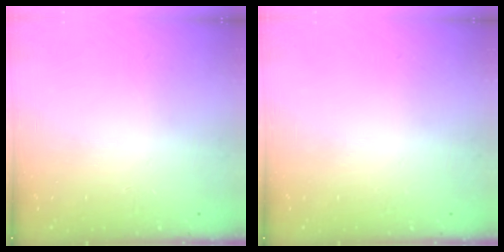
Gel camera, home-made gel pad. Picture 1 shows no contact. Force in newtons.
{"total": 0.0}